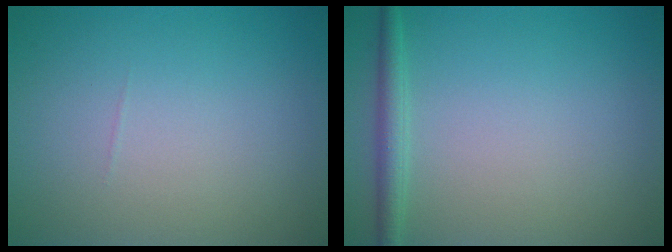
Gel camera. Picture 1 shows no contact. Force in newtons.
{"total": 1.8, "press": 1.8, "slide": 0.1}